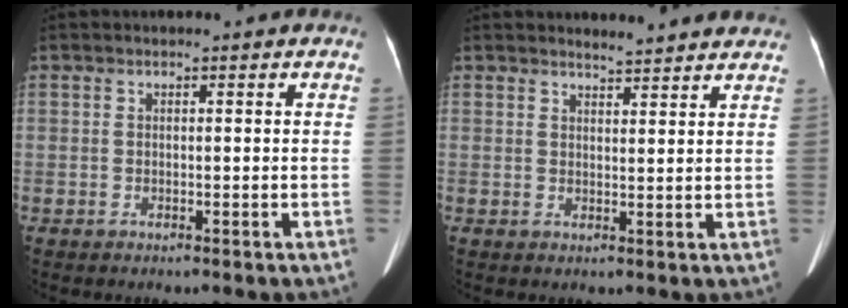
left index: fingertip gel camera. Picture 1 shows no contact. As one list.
[{"total": 5.3, "force": [5.1, 0.4, 1.1], "torque": [-0.022, 0.006, 0.054]}]